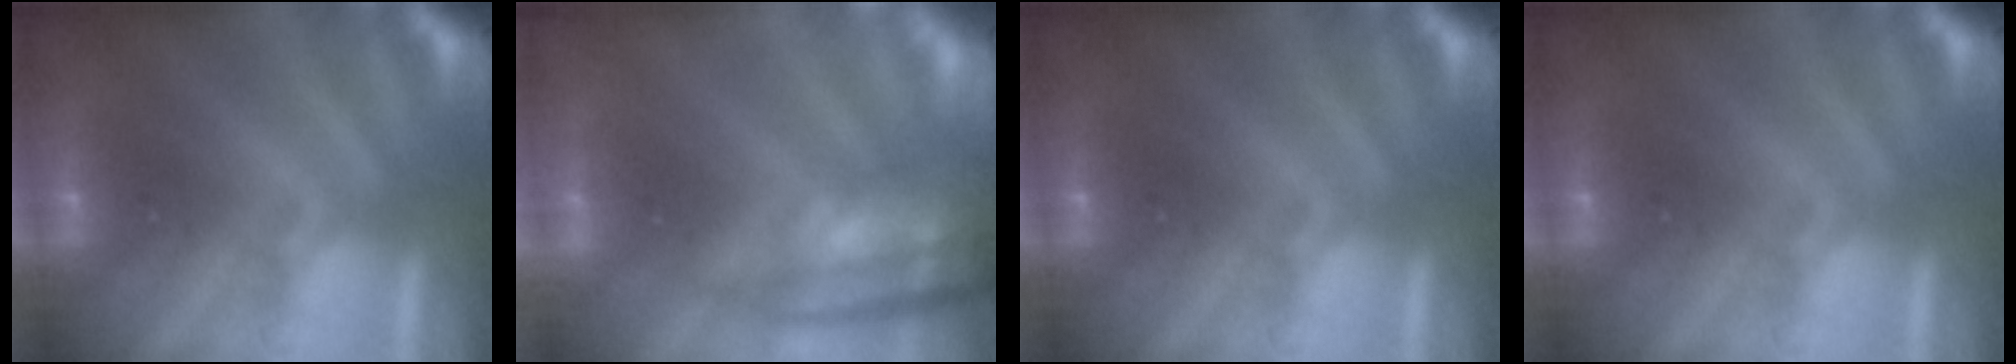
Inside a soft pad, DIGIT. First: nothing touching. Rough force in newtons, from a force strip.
{"total": 5.9}
{"total": 0.0}
{"total": 0.0}